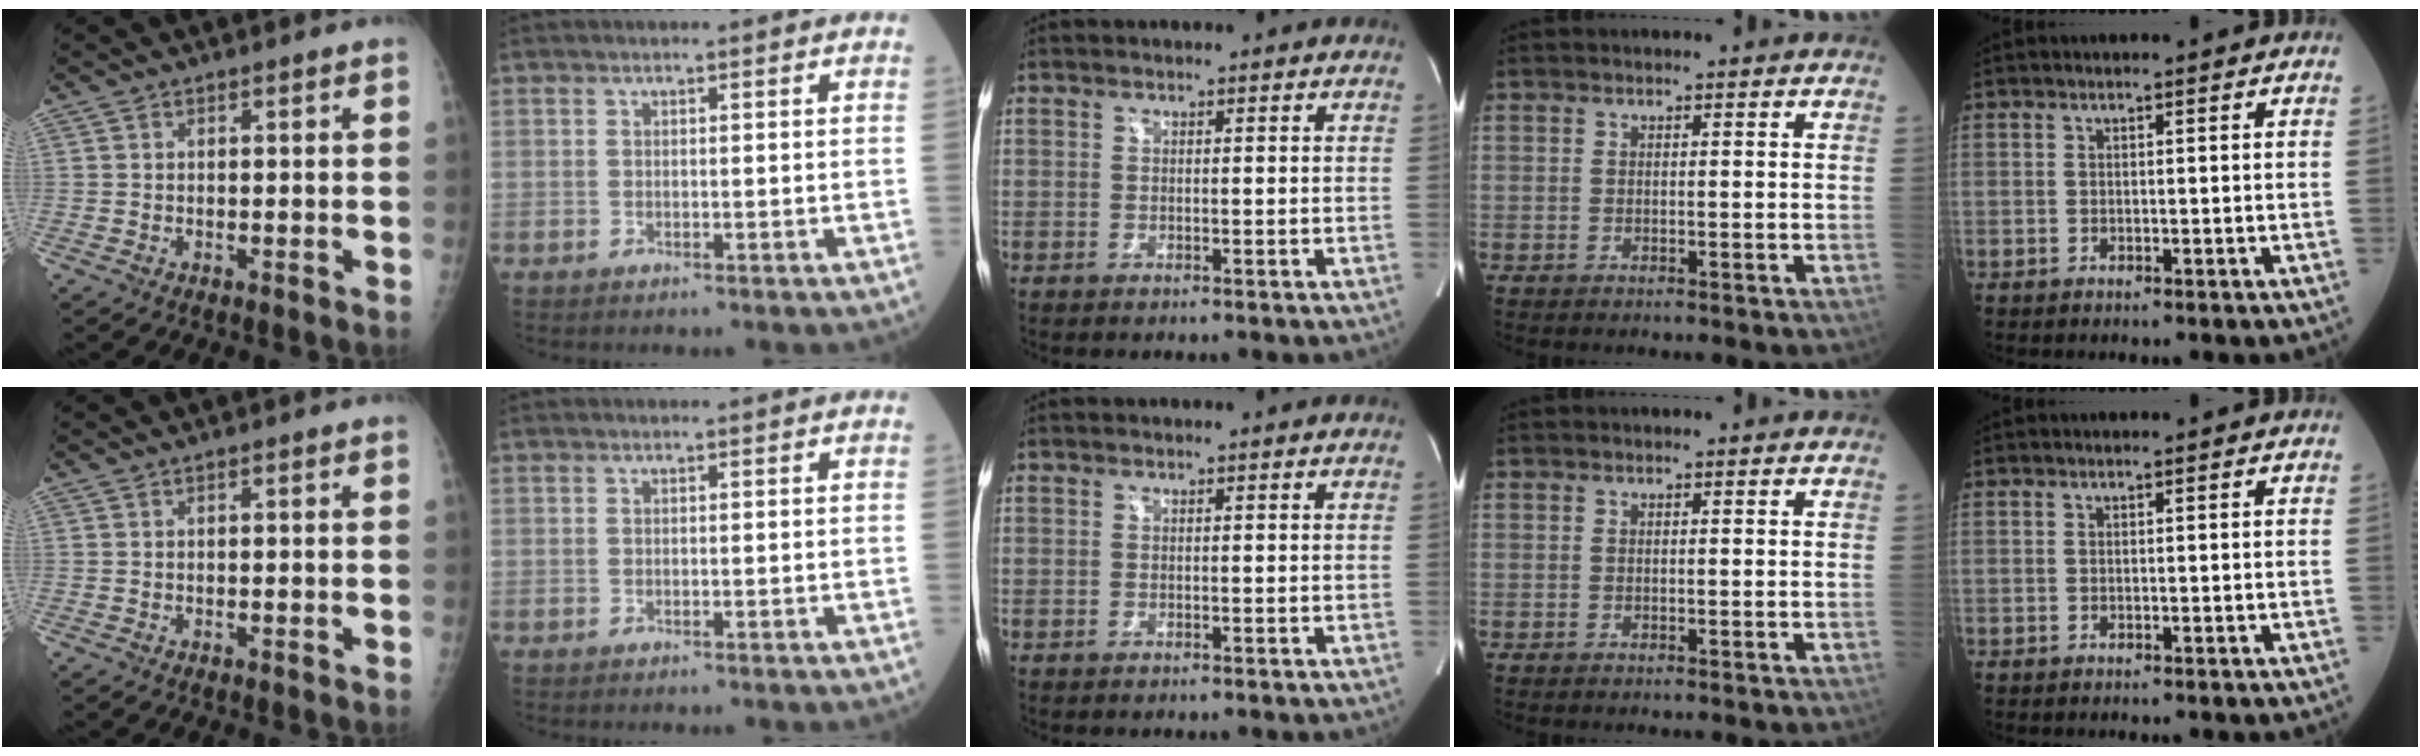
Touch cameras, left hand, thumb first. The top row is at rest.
{}